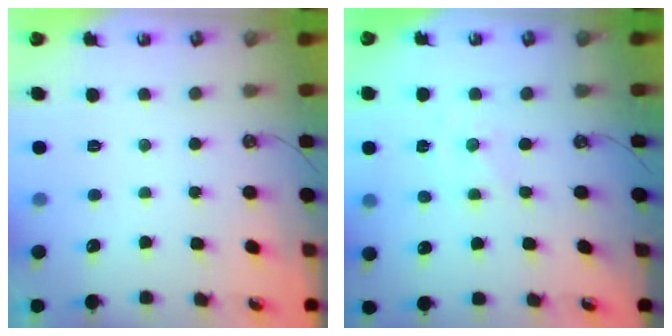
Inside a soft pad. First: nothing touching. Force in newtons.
{"total": 0.0}